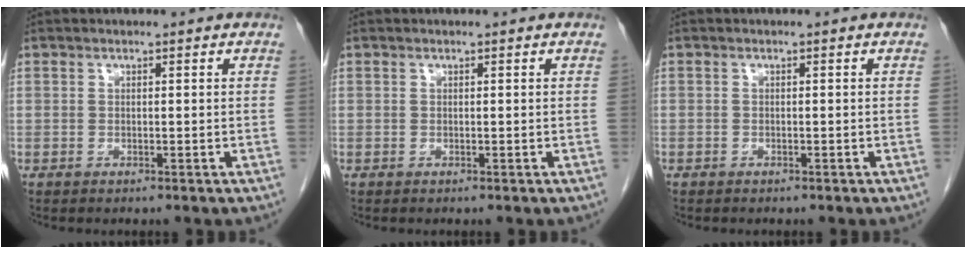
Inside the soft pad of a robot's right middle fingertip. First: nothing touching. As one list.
[{"total": 0.0}, {"total": 0.5, "force": [-0.4, 0.3, 0.1], "torque": [-0.009, 0.001, -0.008]}]